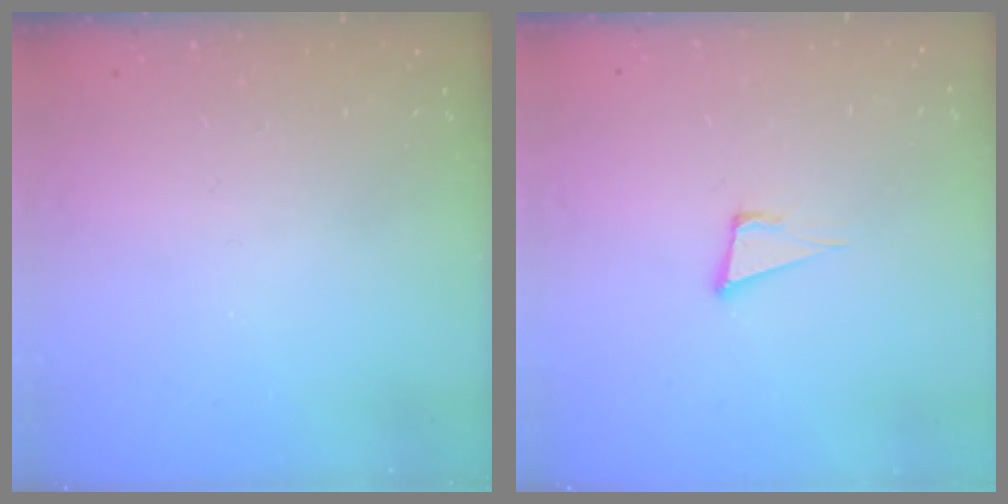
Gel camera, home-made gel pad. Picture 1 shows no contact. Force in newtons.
{"total": 5.2, "press": 4.2, "slide": 3.1}